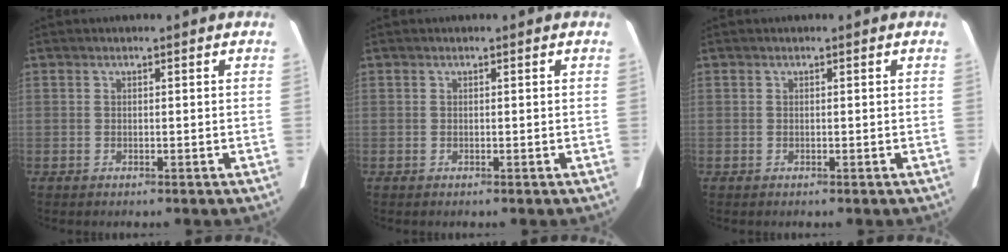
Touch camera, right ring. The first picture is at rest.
{"total": 0.0}
{"total": 0.0}